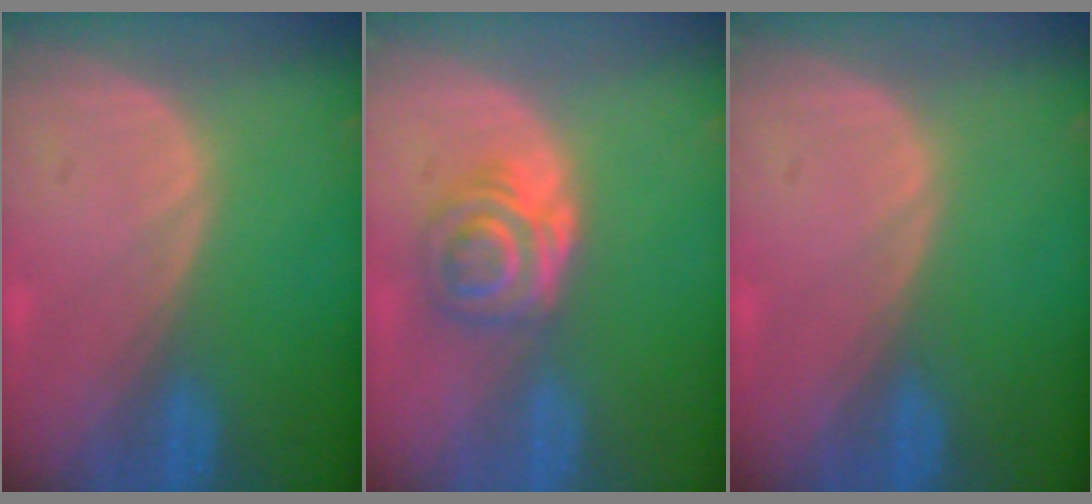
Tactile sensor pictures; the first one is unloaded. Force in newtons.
{"total": 6.4, "press": 5.3, "slide": 3.6}
{"total": 0.0}